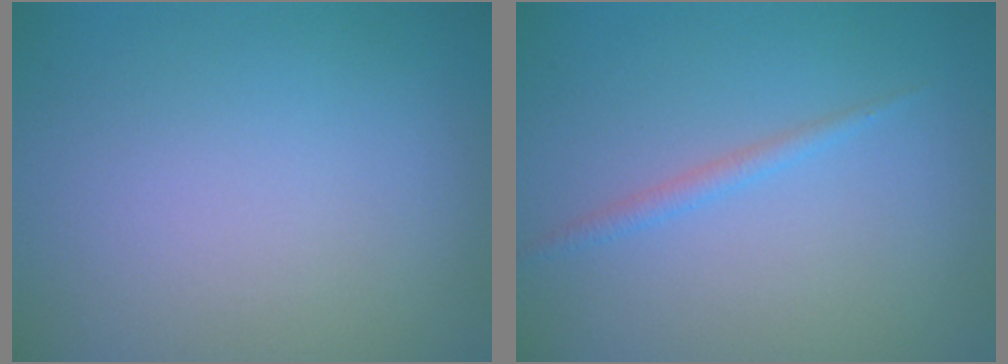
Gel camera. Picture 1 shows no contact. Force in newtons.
{"total": 1.1, "press": 1.1, "slide": 0.0}